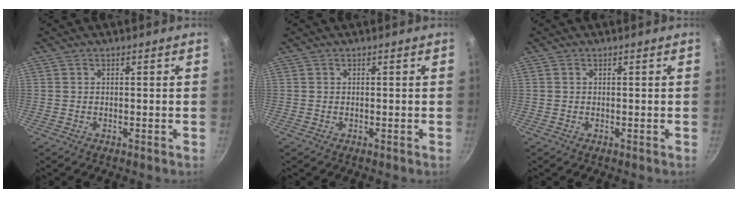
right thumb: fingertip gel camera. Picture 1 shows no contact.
{"total": 0.0}
{"total": 0.0}